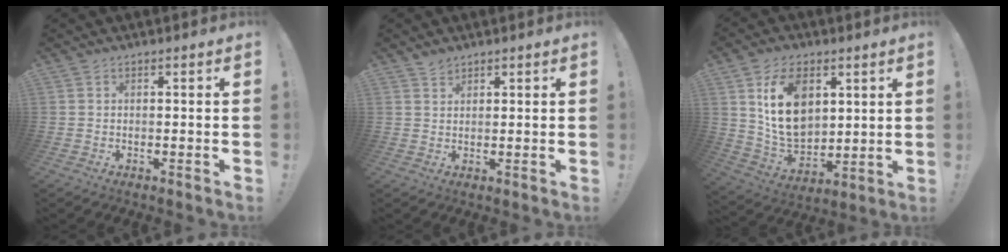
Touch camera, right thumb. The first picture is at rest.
{"total": 2.0, "force": [1.8, 0.7, 0.5], "torque": [0.005, -0.015, 0.032]}
{"total": 16.4, "force": [6.2, 11.2, 10.3], "torque": [-0.179, -0.029, 0.117]}